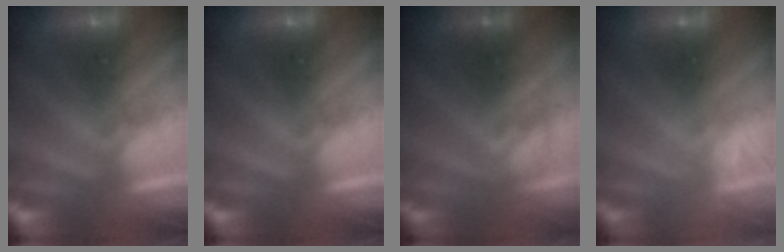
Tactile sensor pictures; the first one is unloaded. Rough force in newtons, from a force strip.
{"total": 0.0}
{"total": 2.4}
{"total": 1.6}